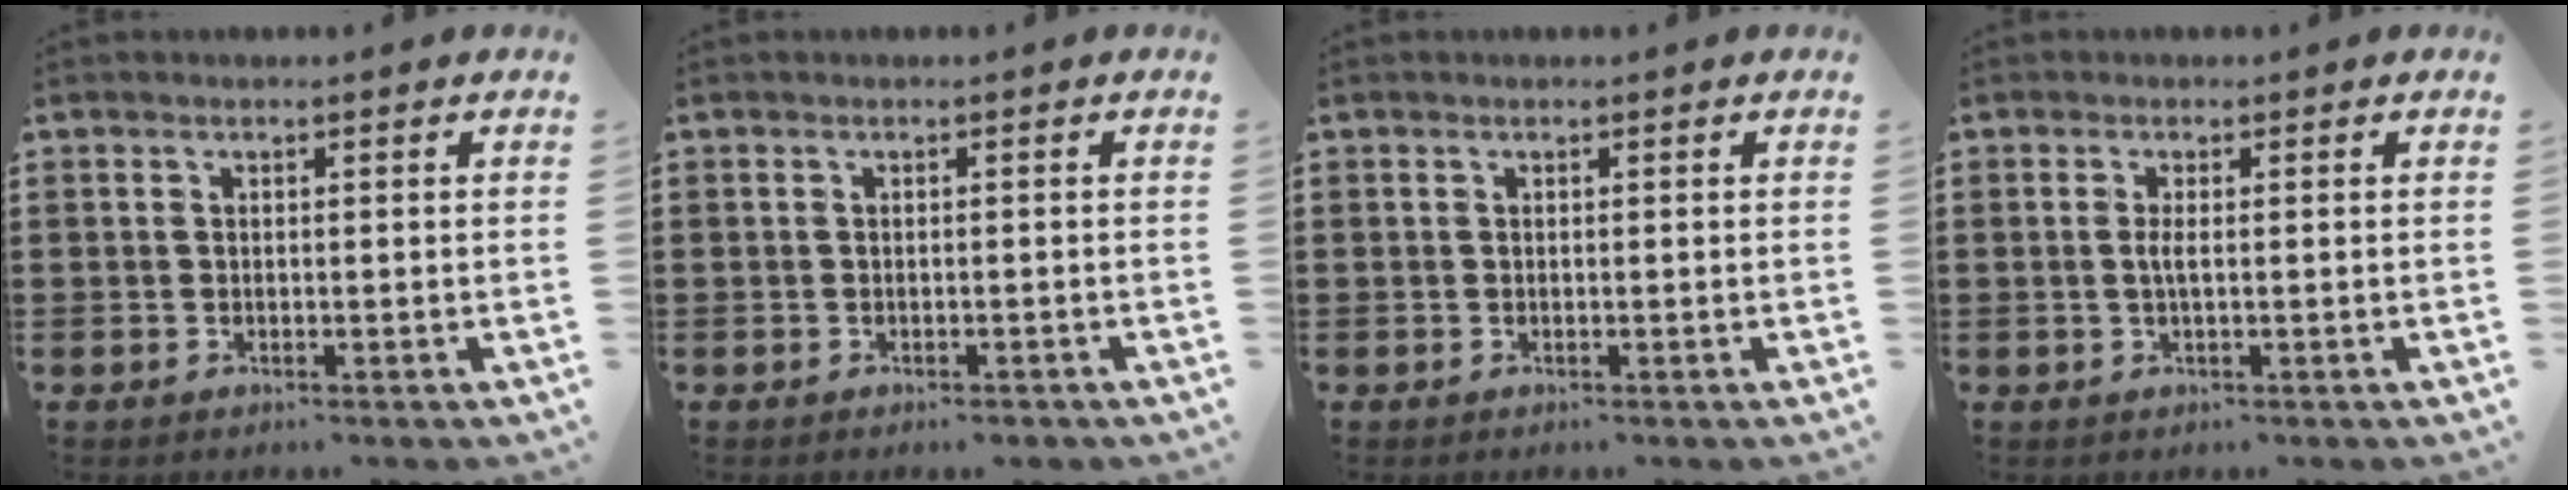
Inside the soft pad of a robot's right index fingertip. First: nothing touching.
{"total": 0.6, "force": [-0.5, 0.1, 0.3], "torque": [-0.008, -0.003, -0.010]}
{"total": 0.0}
{"total": 1.2, "force": [-0.2, 0.1, 1.2], "torque": [-0.032, -0.005, -0.006]}